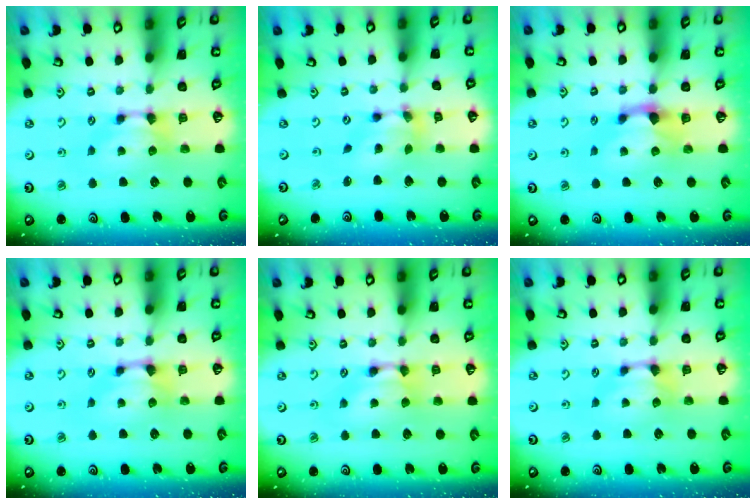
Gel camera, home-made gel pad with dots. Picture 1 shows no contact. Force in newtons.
{"total": 4.5, "press": 4.2, "slide": 1.5}
{"total": 1.6, "press": 0.6, "slide": 1.5}
{"total": 0.7, "press": 0.1, "slide": 0.7}
{"total": 1.6, "press": 1.6, "slide": 0.1}
{"total": 1.1, "press": 0.4, "slide": 1.0}